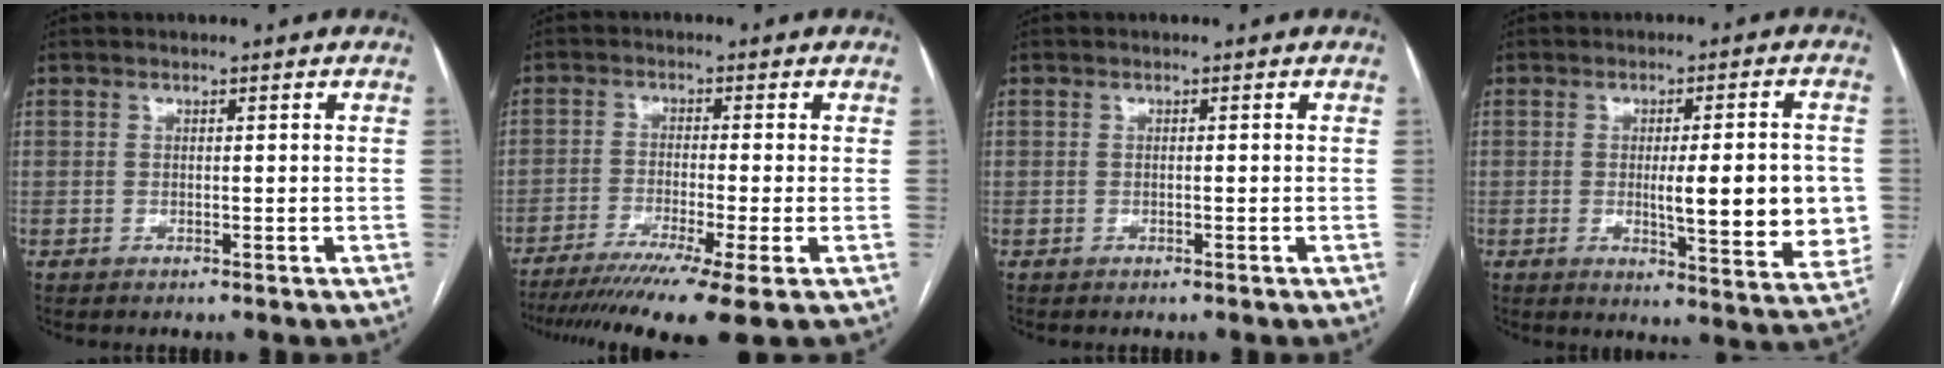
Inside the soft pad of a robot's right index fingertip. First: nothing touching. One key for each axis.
{"total": 12.9, "fx": -9.1, "fy": -0.8, "fz": 9.1, "tx": -0.137, "ty": -0.031, "tz": -0.143}
{"total": 0.0}
{"total": 12.6, "fx": -0.8, "fy": 2.7, "fz": 12.3, "tx": -0.156, "ty": -0.010, "tz": 0.000}